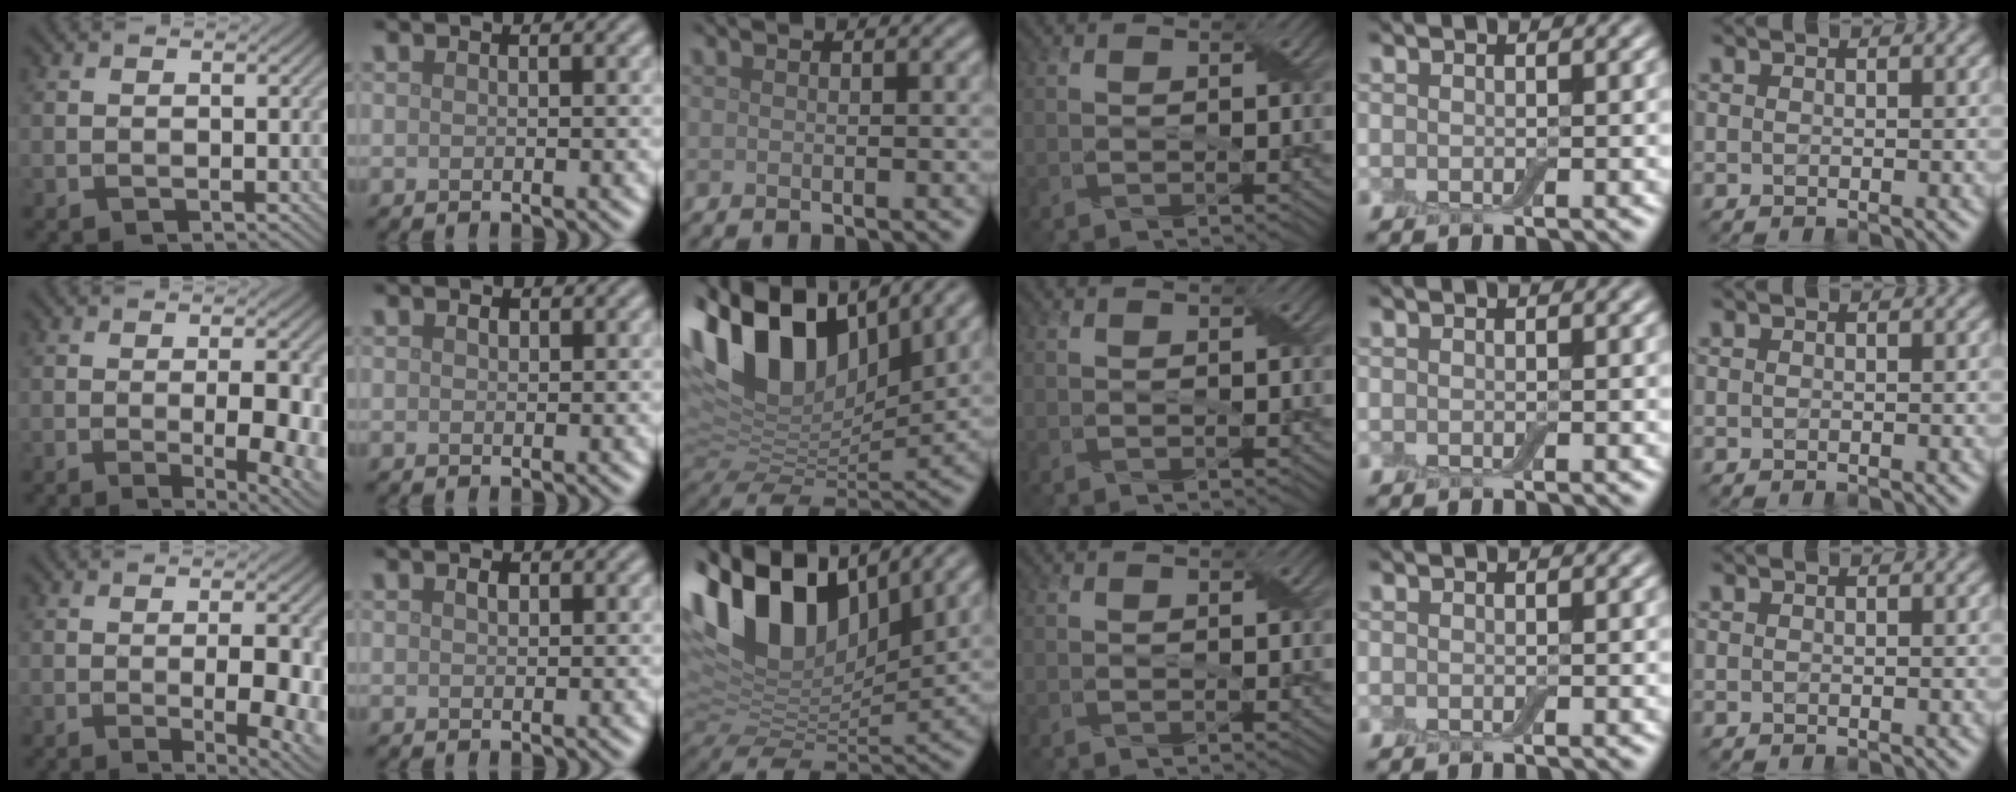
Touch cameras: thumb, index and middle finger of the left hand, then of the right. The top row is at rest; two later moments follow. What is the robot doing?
{"motion": "wrap", "object": "adhesive wrap"}